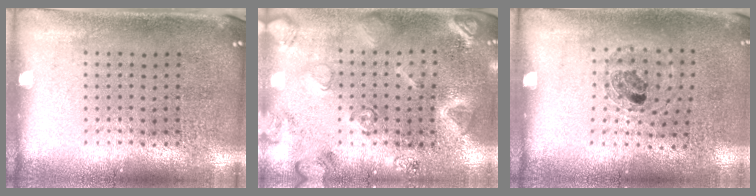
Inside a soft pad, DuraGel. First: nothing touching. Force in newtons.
{"total": 2.5, "press": 2.5, "slide": 0.1}
{"total": 0.9, "press": 0.9, "slide": 0.3}